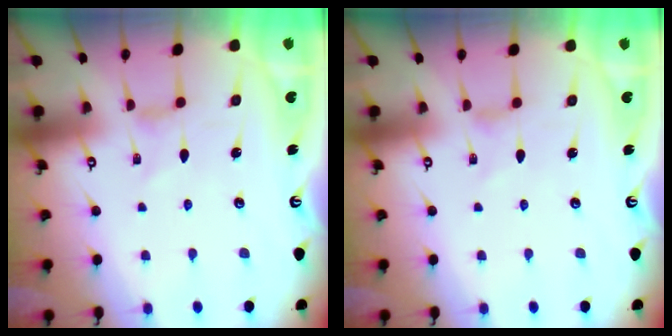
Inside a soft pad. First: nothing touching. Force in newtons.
{"total": 0.0}